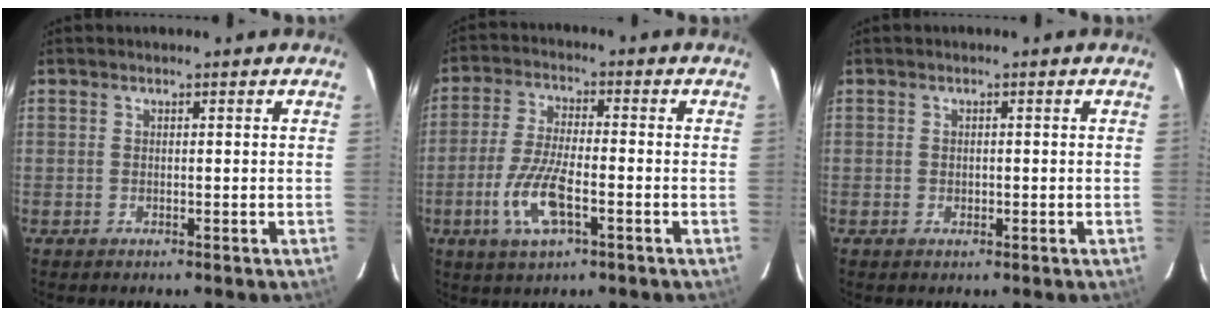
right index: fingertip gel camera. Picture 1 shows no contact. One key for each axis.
{"total": 9.7, "fx": -3.8, "fy": 2.9, "fz": 8.4, "tx": -0.180, "ty": -0.006, "tz": -0.073}
{"total": 0.8, "fx": -0.2, "fy": 0.7, "fz": 0.3, "tx": -0.005, "ty": 0.000, "tz": 0.000}